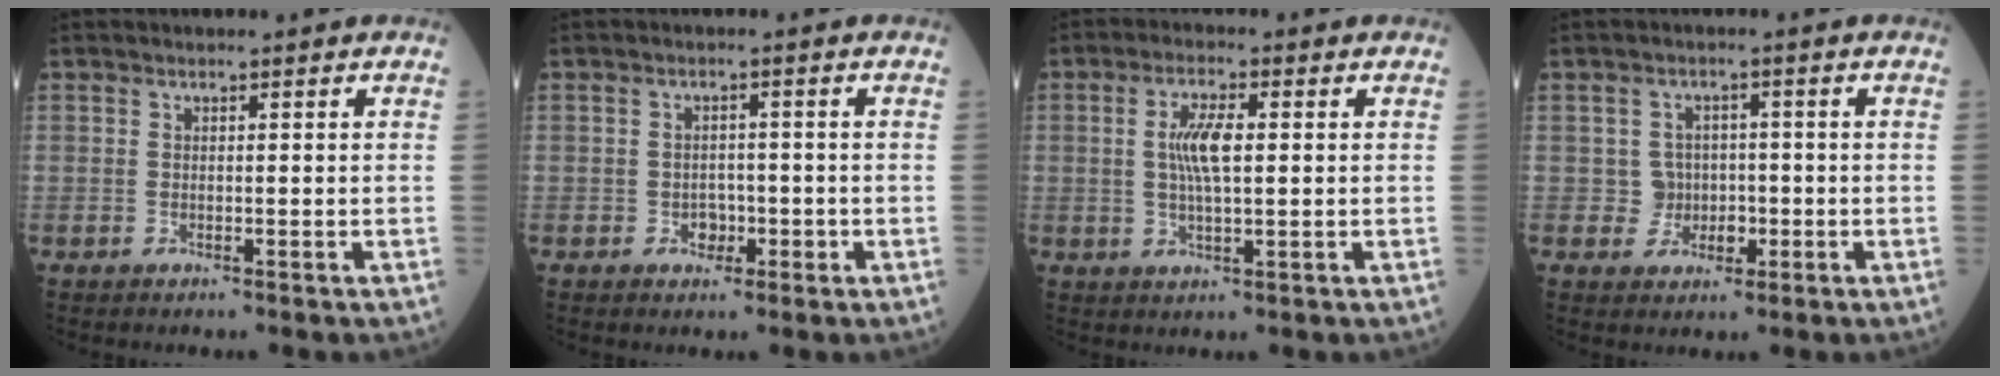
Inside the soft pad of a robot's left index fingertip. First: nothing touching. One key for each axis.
{"total": 2.3, "fx": -0.9, "fy": 1.8, "fz": 1.1, "tx": -0.009, "ty": 0.006, "tz": -0.009}
{"total": 5.6, "fx": 0.6, "fy": 1.3, "fz": 5.5, "tx": -0.115, "ty": 0.006, "tz": 0.011}
{"total": 3.4, "fx": -0.5, "fy": 3.3, "fz": 0.6, "tx": 0.000, "ty": 0.008, "tz": -0.004}